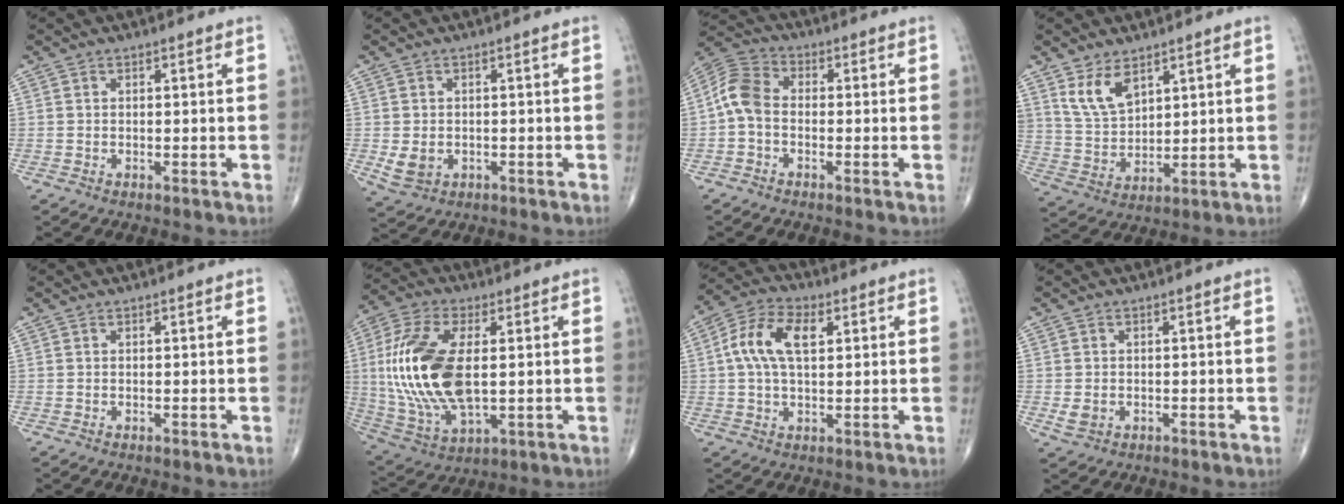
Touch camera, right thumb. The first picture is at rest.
{"total": 4.0, "force": [-0.7, 3.2, 2.3], "torque": [-0.036, 0.000, -0.003]}
{"total": 7.1, "force": [-1.0, 4.9, 5.0], "torque": [-0.096, 0.023, -0.037]}
{"total": 7.9, "force": [4.8, 4.4, 4.6], "torque": [-0.073, -0.029, 0.105]}
{"total": 0.0}
{"total": 20.7, "force": [1.2, 10.3, 17.9], "torque": [-0.385, -0.011, 0.029]}
{"total": 10.2, "force": [2.3, 5.5, 8.3], "torque": [-0.163, 0.018, 0.038]}
{"total": 2.4, "force": [-0.6, 1.9, 1.4], "torque": [-0.023, 0.001, -0.005]}